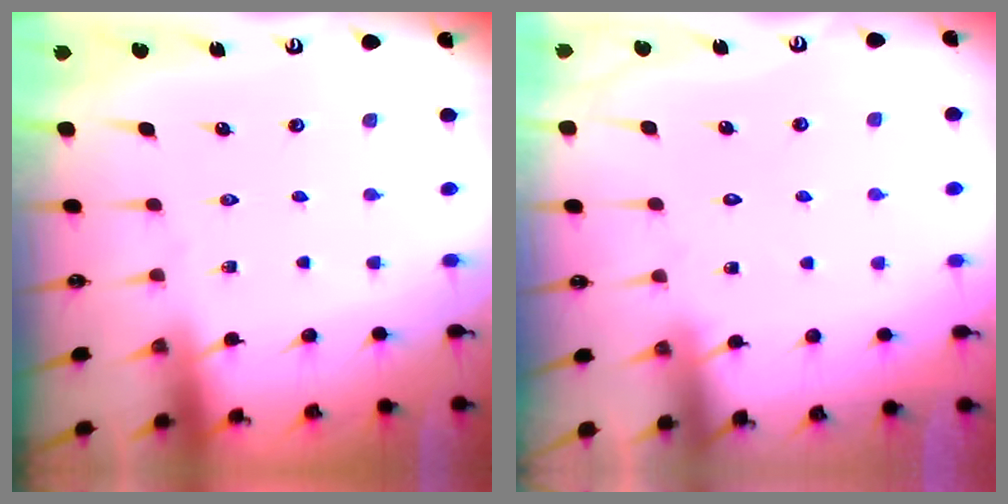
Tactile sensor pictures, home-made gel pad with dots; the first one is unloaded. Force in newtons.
{"total": 3.1, "press": 3.1, "slide": 0.2}